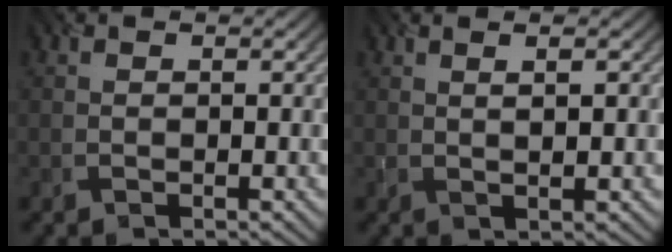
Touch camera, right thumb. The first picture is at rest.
{"total": 1.0, "force": [0.7, 0.1, 0.8], "torque": [-0.010, 0.006, 0.015]}